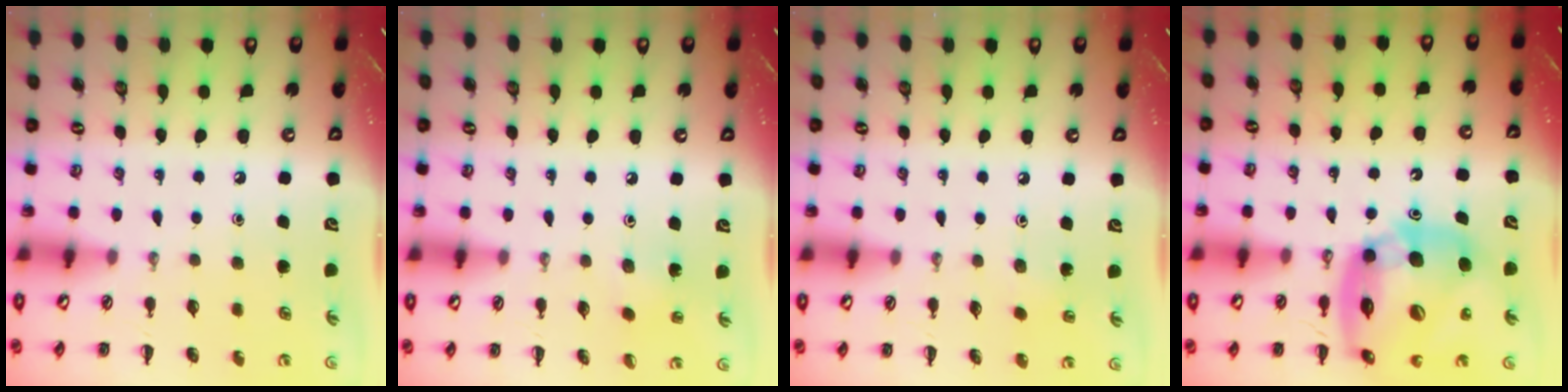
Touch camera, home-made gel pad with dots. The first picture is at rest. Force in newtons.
{"total": 5.5, "press": 5.2, "slide": 1.6}
{"total": 5.3, "press": 5.1, "slide": 1.3}
{"total": 18.2, "press": 17.5, "slide": 5.1}